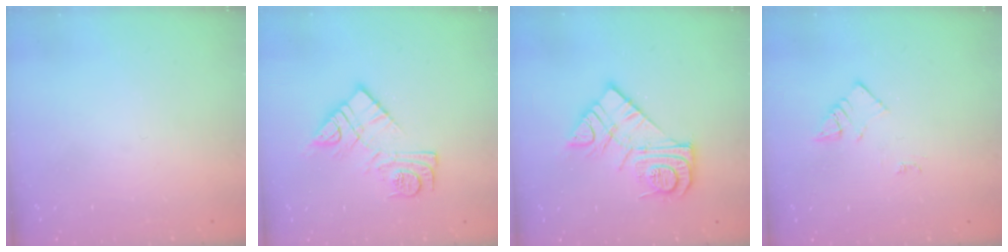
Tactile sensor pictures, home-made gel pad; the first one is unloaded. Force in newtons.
{"total": 12.0, "press": 12.0, "slide": 0.9}
{"total": 13.4, "press": 13.4, "slide": 1.1}
{"total": 2.7, "press": 2.6, "slide": 0.4}